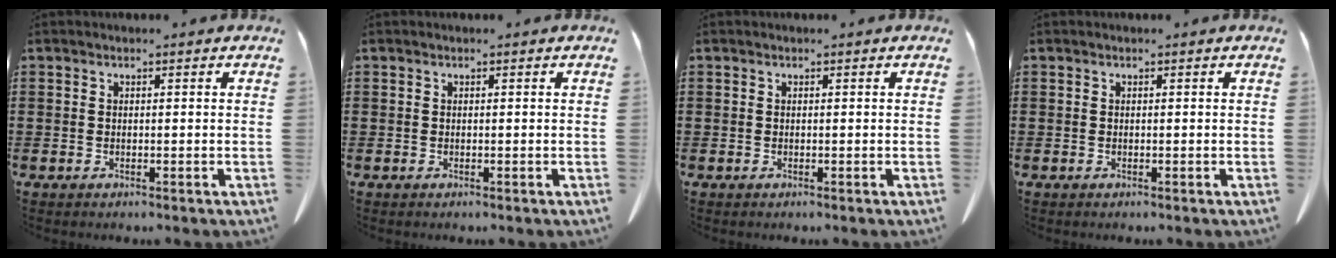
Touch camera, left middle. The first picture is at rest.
{"total": 0.0}
{"total": 0.0}
{"total": 0.0}